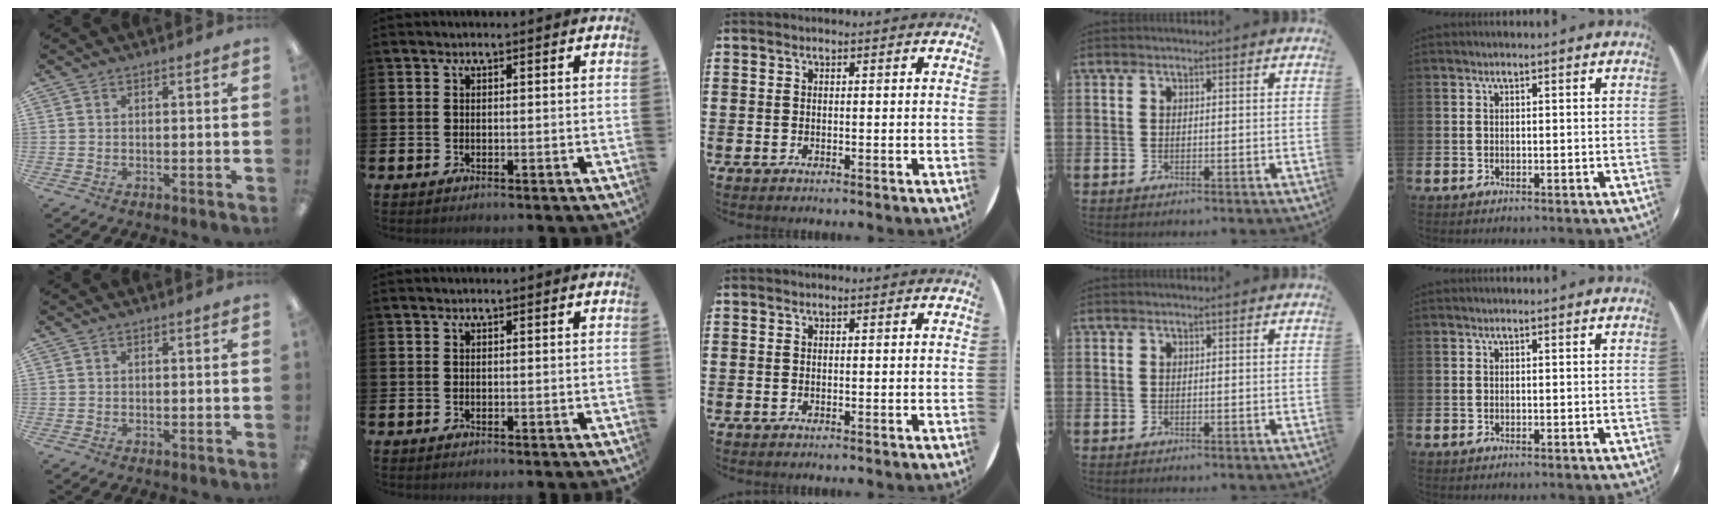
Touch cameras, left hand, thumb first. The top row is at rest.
{}